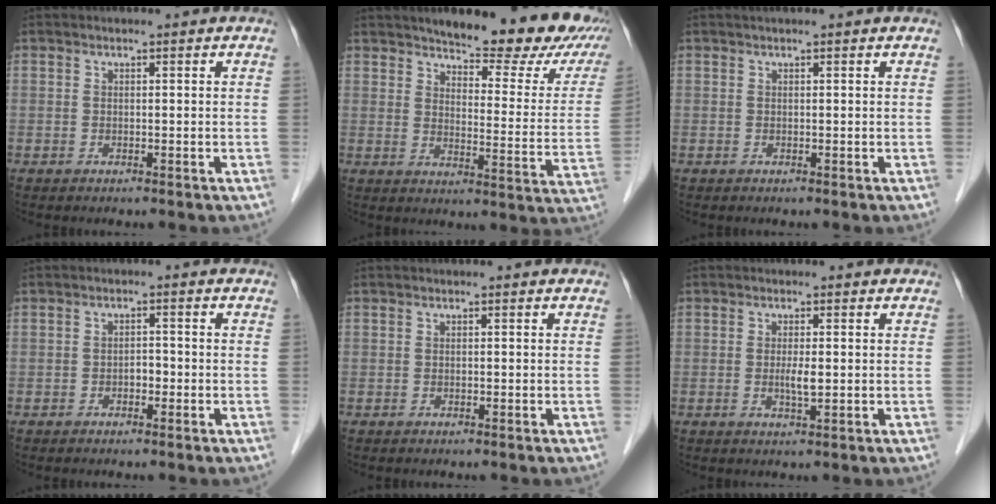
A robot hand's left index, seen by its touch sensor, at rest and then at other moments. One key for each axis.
{"total": 18.0, "fx": 14.9, "fy": 4.3, "fz": 9.1, "tx": -0.094, "ty": -0.029, "tz": 0.169}
{"total": 1.9, "fx": 1.6, "fy": 0.1, "fz": 0.9, "tx": -0.012, "ty": 0.024, "tz": 0.020}
{"total": 1.6, "fx": -0.7, "fy": 0.9, "fz": 1.1, "tx": -0.014, "ty": 0.005, "tz": -0.013}
{"total": 0.0}
{"total": 2.2, "fx": 0.0, "fy": 0.4, "fz": 2.1, "tx": -0.044, "ty": -0.002, "tz": 0.000}